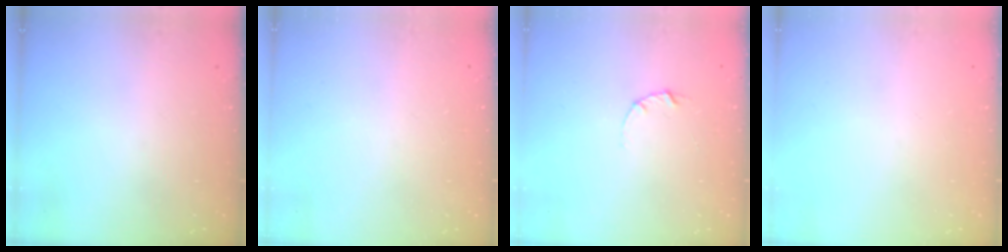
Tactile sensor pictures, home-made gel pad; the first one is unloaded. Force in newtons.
{"total": 2.2, "press": 2.2, "slide": 0.1}
{"total": 2.1, "press": 2.1, "slide": 0.1}
{"total": 0.0}